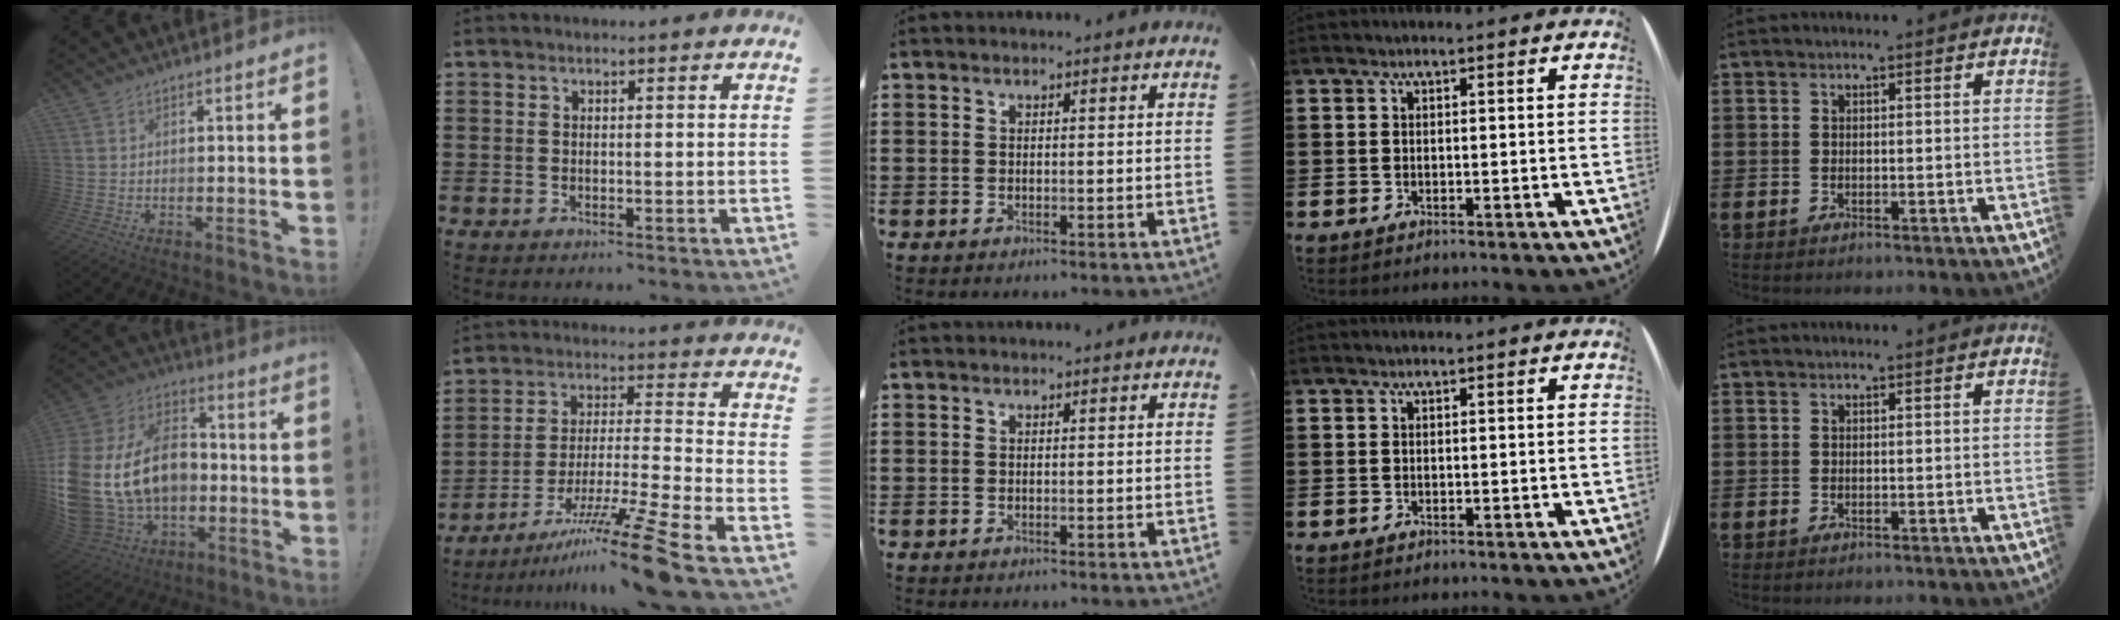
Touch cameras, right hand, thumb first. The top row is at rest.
{"thumb": {"total": 26.2, "force": [-0.9, 19.7, 17.2], "torque": [-0.346, 0.018, 0.019]}, "index": {"total": 14.6, "force": [-10.6, -1.2, 10.0], "torque": [-0.165, 0.016, -0.192]}}